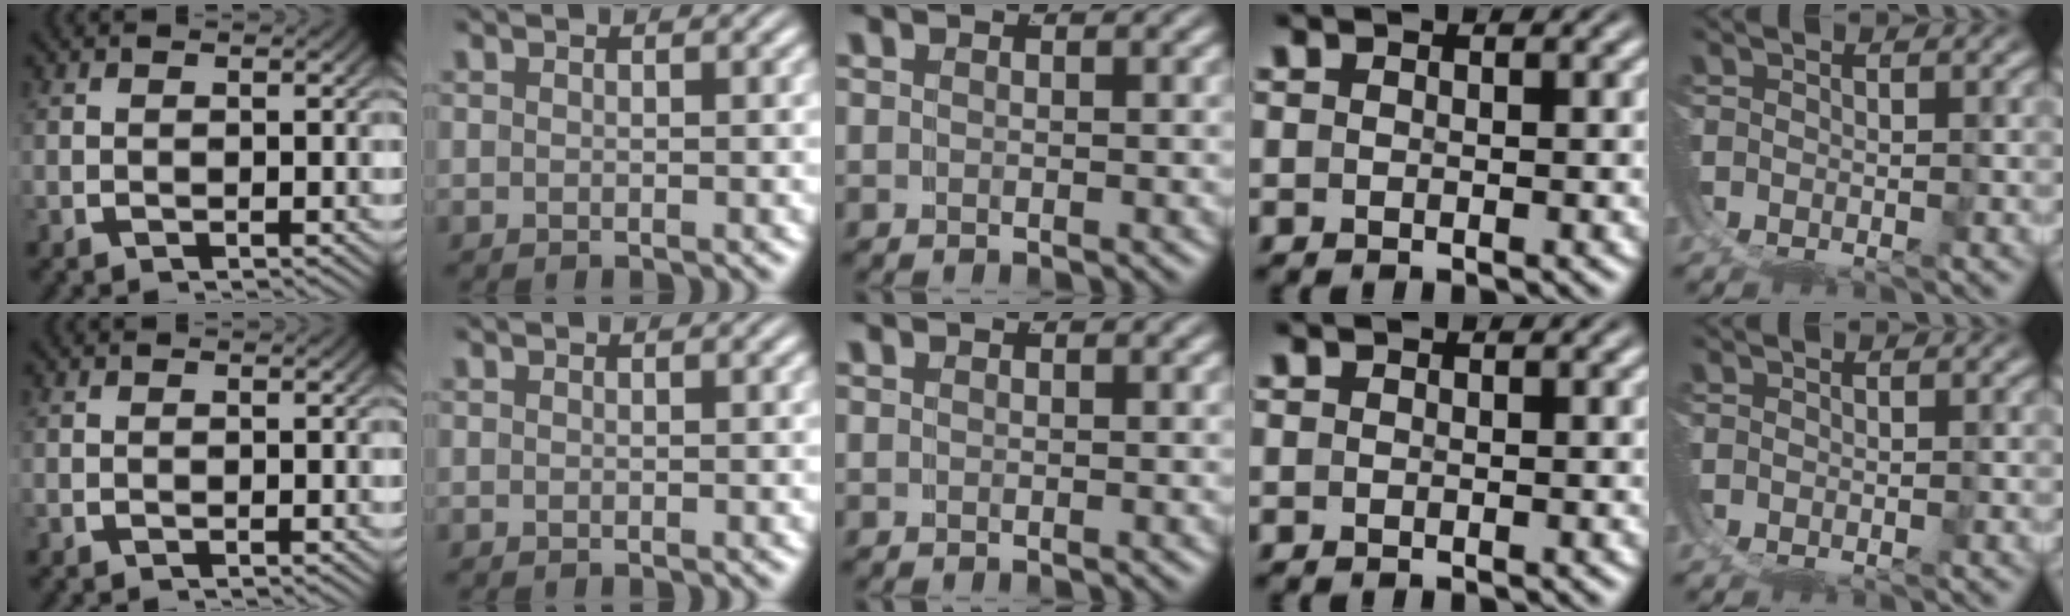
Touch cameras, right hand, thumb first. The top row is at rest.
{}